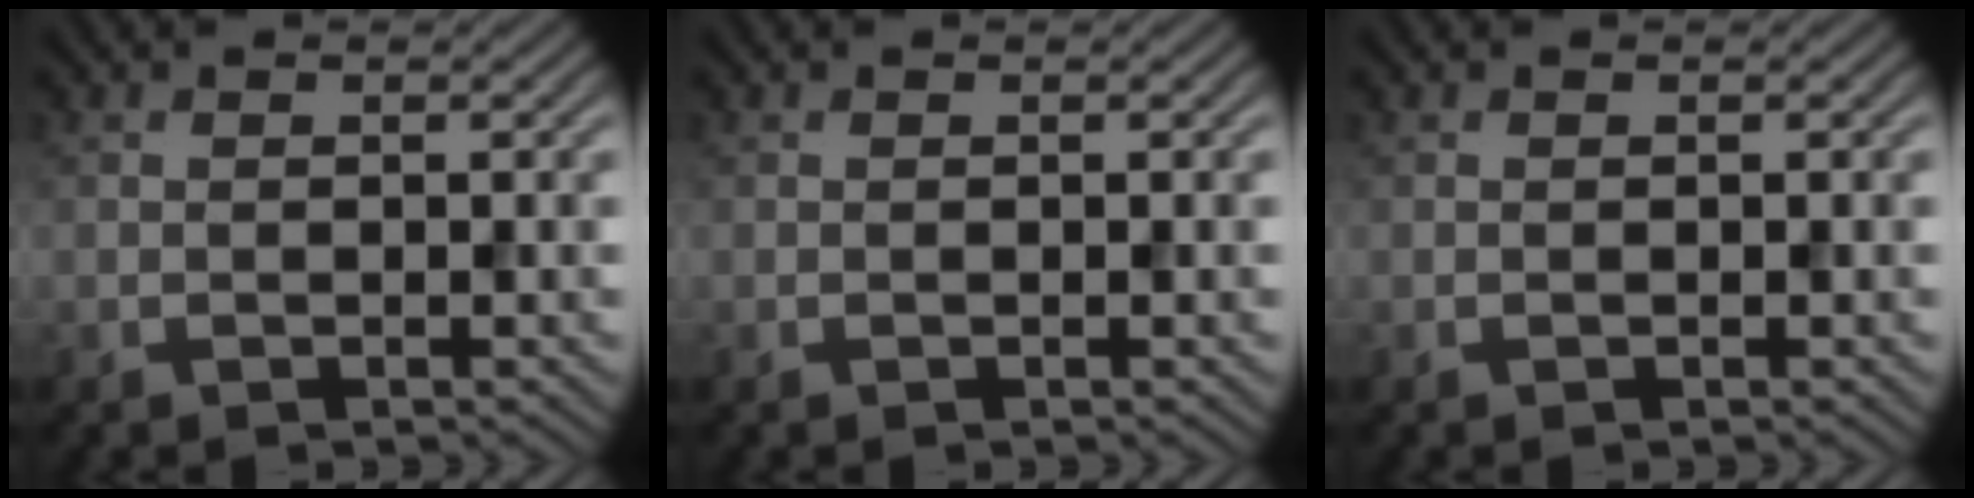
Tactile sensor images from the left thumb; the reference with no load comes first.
{"total": 0.0}
{"total": 0.0}